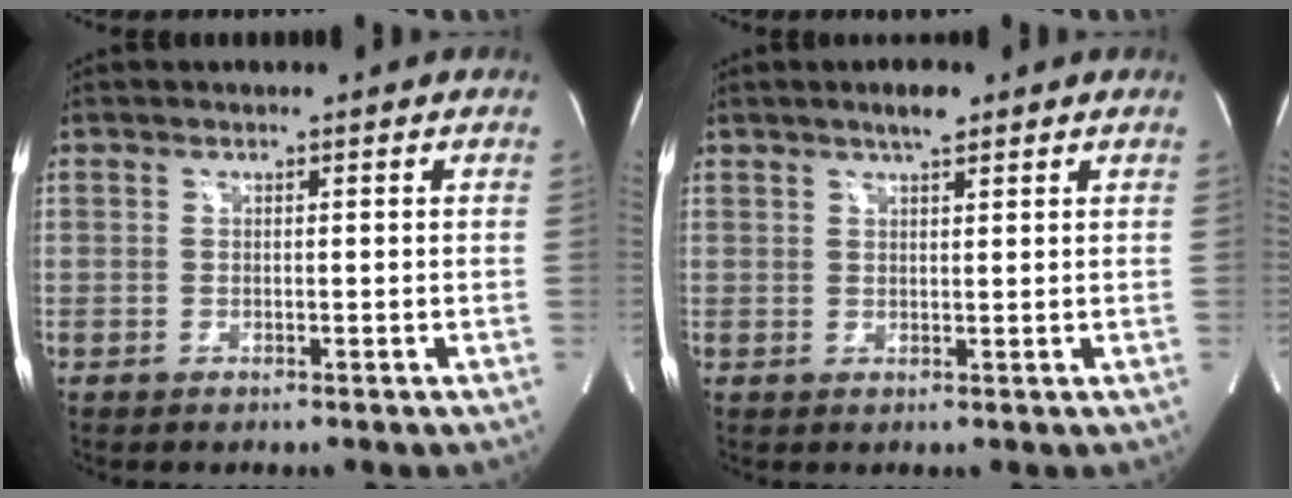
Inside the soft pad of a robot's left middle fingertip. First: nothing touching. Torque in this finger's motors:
{"motor_torque": [0.23, 0.06, 0.07, 0.01]}